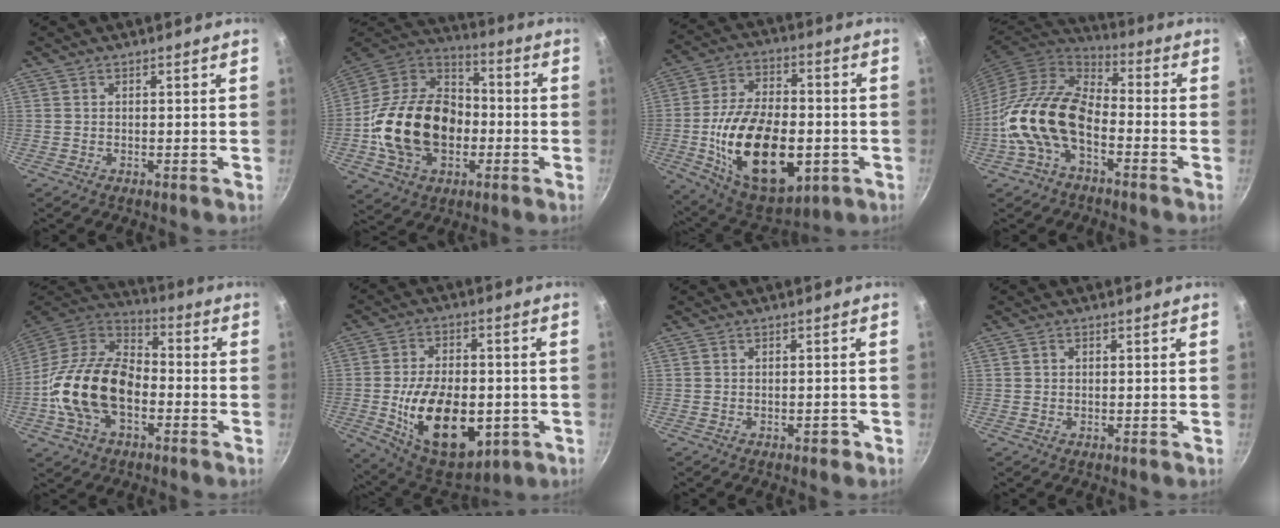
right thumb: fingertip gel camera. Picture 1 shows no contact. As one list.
[{"total": 23.7, "force": [-3.8, 16.9, 16.2], "torque": [-0.263, 0.046, -0.072]}, {"total": 25.1, "force": [-4.9, 14.5, 19.9], "torque": [-0.326, 0.018, -0.068]}, {"total": 15.8, "force": [-5.0, 9.3, 11.8], "torque": [-0.205, 0.046, -0.112]}, {"total": 20.3, "force": [-4.3, 12.8, 15.1], "torque": [-0.256, 0.038, -0.097]}, {"total": 20.5, "force": [-4.1, 12.1, 16.0], "torque": [-0.239, 0.006, -0.050]}, {"total": 1.2, "force": [-0.7, 0.7, 0.7], "torque": [-0.003, 0.013, -0.005]}, {"total": 0.8, "force": [0.2, 0.7, 0.4], "torque": [-0.005, 0.004, 0.003]}]